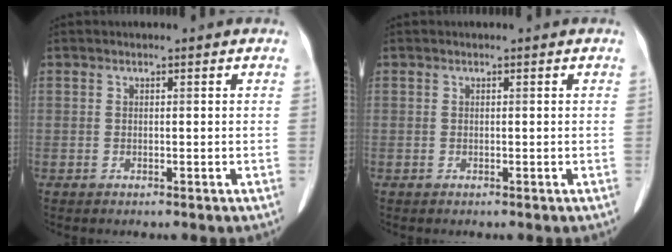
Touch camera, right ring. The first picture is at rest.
{"total": 0.0}